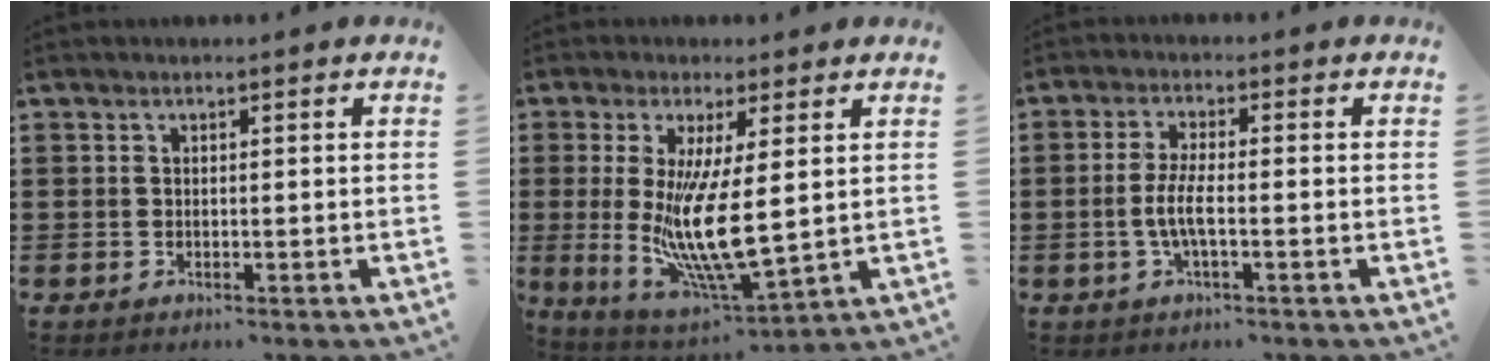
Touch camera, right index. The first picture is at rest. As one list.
[{"total": 11.0, "force": [1.0, 2.7, 10.6], "torque": [-0.206, -0.028, 0.018]}, {"total": 4.6, "force": [-1.3, 0.9, 4.3], "torque": [-0.105, -0.008, -0.034]}]